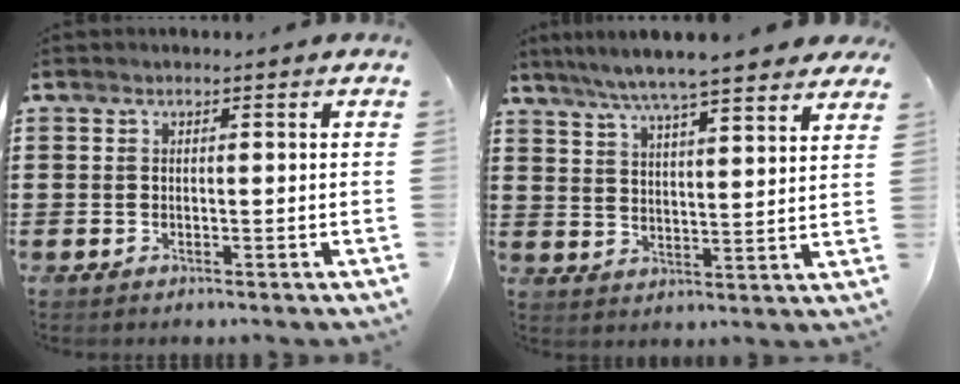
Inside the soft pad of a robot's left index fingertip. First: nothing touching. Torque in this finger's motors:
{"motor_torque": [1.25, -0.88, 1.05, 0.21]}